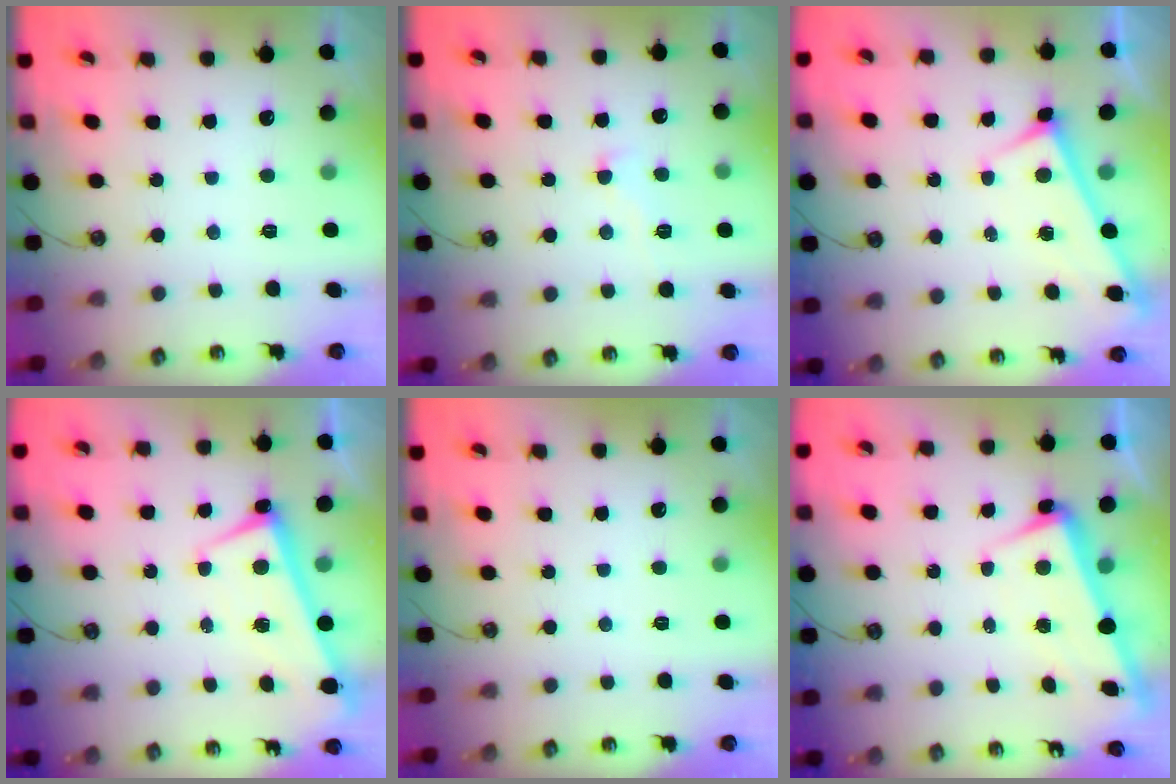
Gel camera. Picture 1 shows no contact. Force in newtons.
{"total": 2.2, "press": 2.1, "slide": 0.6}
{"total": 3.3, "press": 3.3, "slide": 0.3}
{"total": 1.0, "press": 0.8, "slide": 0.5}
{"total": 0.0}
{"total": 2.9, "press": 2.8, "slide": 1.0}